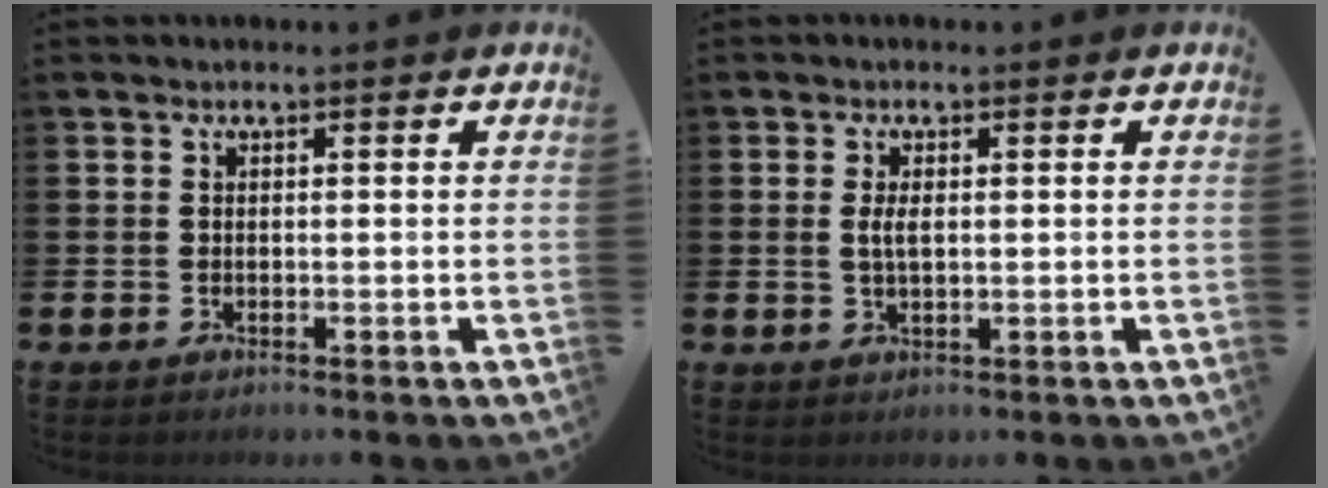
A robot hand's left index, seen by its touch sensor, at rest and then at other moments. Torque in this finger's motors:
{"motor_torque": [0.57, 0.31, 0.08, 0.06]}